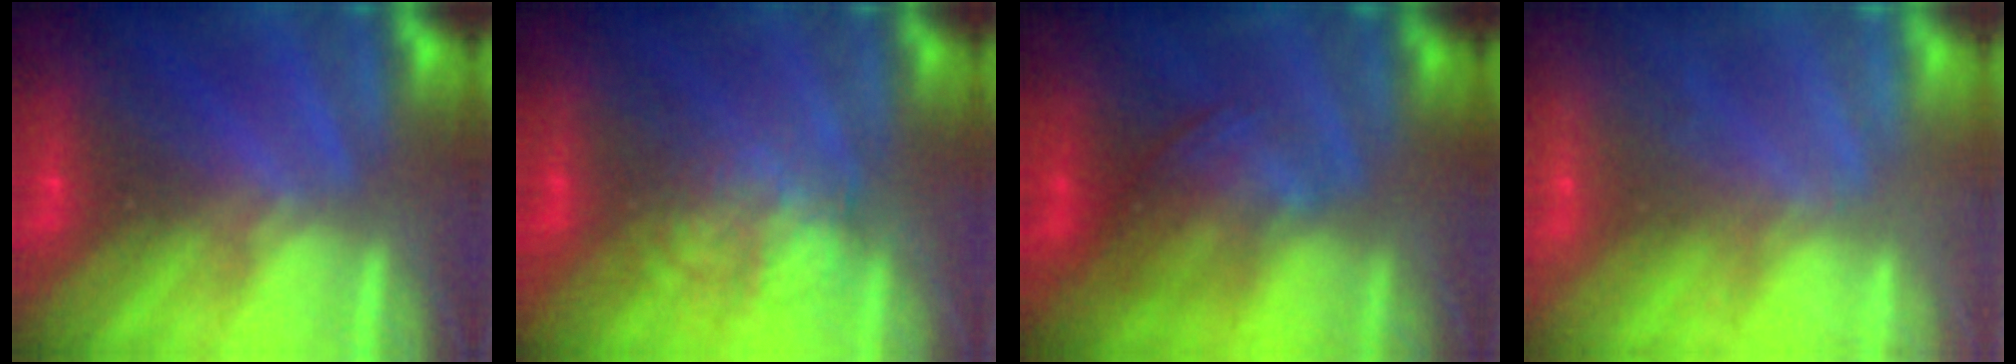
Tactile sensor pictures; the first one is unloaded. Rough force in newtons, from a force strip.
{"total": 2.1}
{"total": 1.8}
{"total": 2.3}